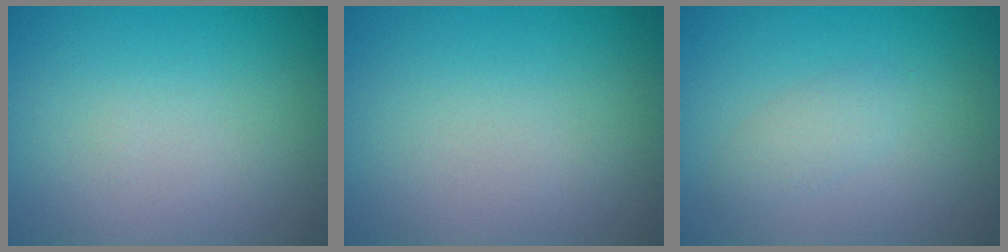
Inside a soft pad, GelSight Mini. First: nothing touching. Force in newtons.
{"total": 0.0}
{"total": 1.4, "press": 1.4, "slide": 0.1}